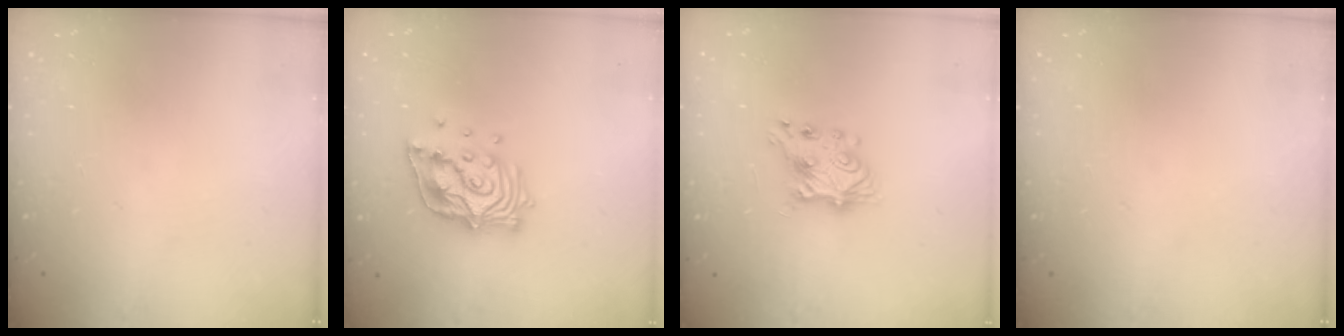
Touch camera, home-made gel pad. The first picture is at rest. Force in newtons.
{"total": 14.7, "press": 14.6, "slide": 1.4}
{"total": 7.6, "press": 7.6, "slide": 0.7}
{"total": 0.0}